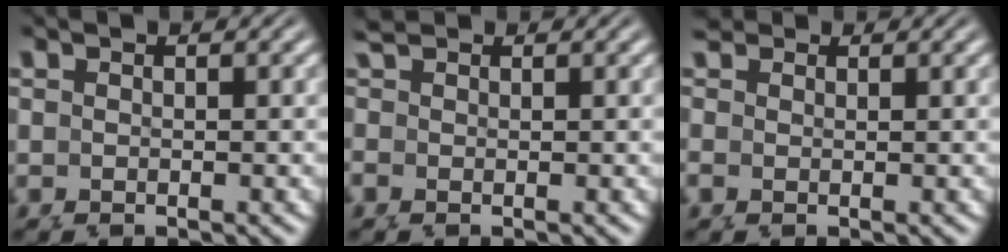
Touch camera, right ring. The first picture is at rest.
{"total": 0.7, "force": [0.6, -0.3, 0.1], "torque": [-0.006, -0.005, 0.013]}
{"total": 0.8, "force": [0.8, 0.0, 0.1], "torque": [-0.004, -0.007, 0.016]}